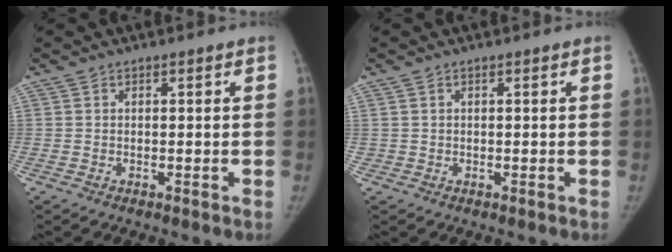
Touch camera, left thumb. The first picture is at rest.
{"total": 0.5, "force": [0.0, 0.5, 0.0], "torque": [0.006, 0.004, -0.002]}